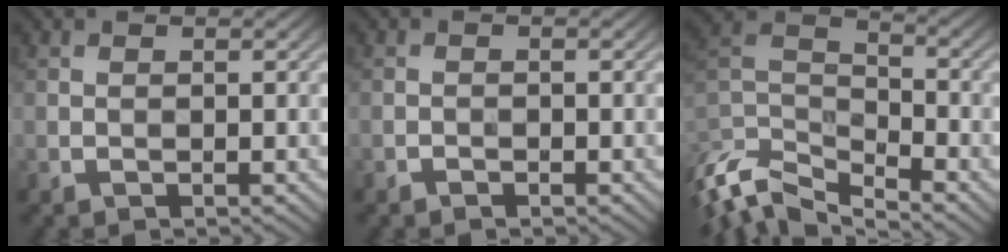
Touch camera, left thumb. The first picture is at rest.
{"total": 0.6, "force": [-0.6, 0.2, 0.2], "torque": [-0.002, 0.000, -0.011]}
{"total": 10.2, "force": [-7.3, 3.5, 6.2], "torque": [-0.144, -0.015, -0.143]}